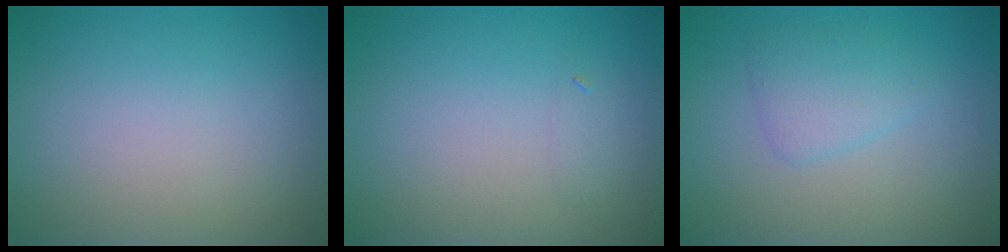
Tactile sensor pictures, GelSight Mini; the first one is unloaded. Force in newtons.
{"total": 0.6, "press": 0.6, "slide": 0.0}
{"total": 2.1, "press": 2.1, "slide": 0.0}